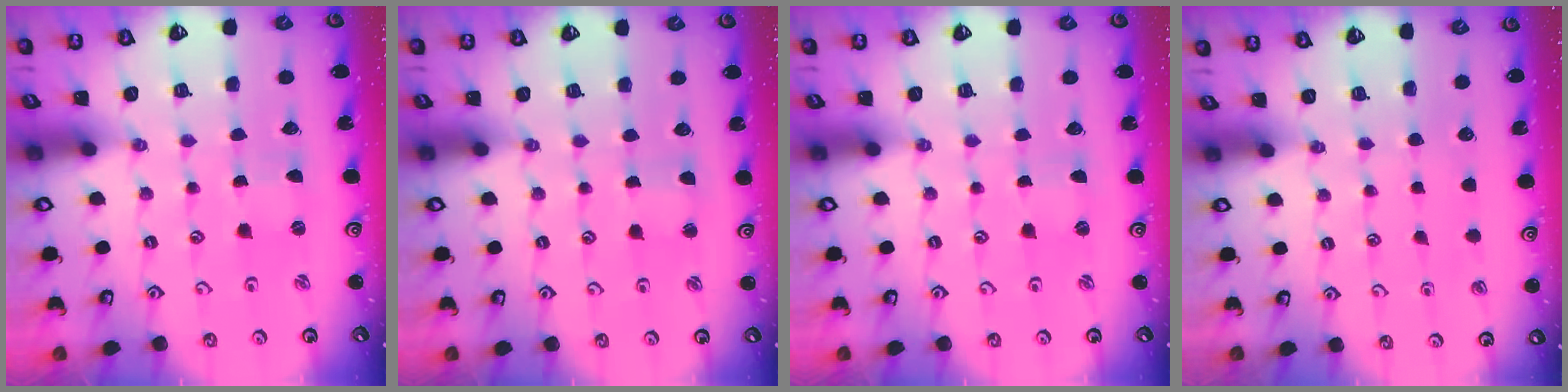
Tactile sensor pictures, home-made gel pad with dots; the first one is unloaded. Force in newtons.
{"total": 2.3, "press": 2.3, "slide": 0.4}
{"total": 0.0}
{"total": 0.0}